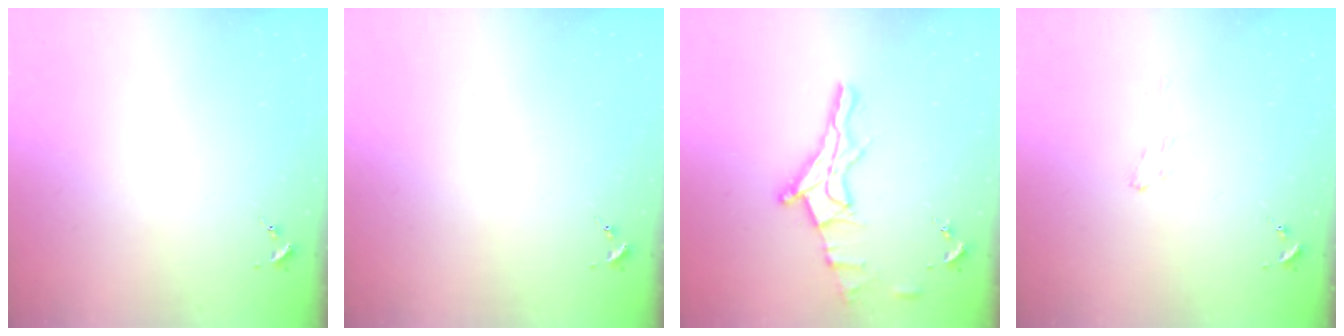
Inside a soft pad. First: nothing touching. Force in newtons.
{"total": 0.0}
{"total": 12.6, "press": 12.5, "slide": 1.3}
{"total": 3.9, "press": 3.8, "slide": 0.4}